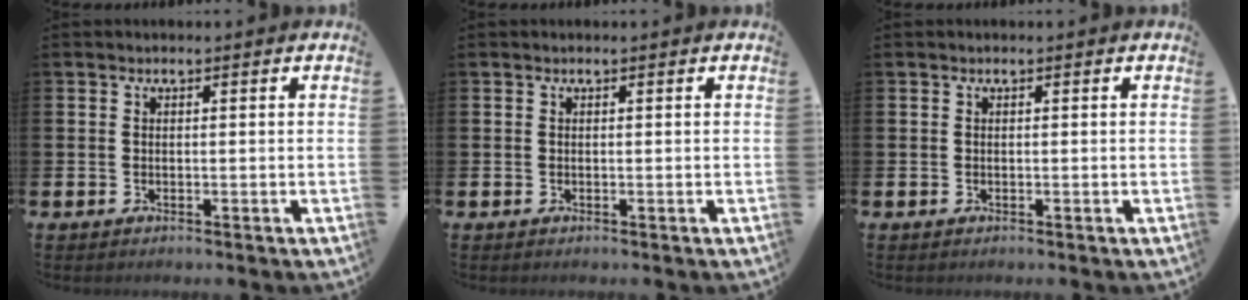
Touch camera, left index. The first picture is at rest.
{"total": 0.0}
{"total": 0.0}